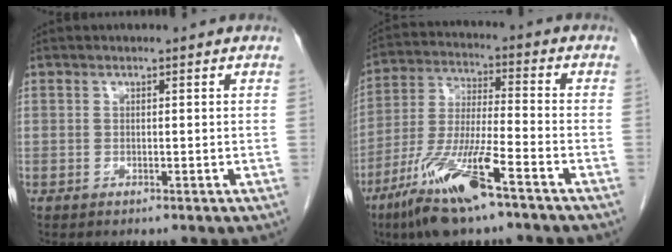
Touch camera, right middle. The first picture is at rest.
{"total": 13.6, "force": [-8.2, 1.3, 10.7], "torque": [-0.224, -0.028, -0.154]}